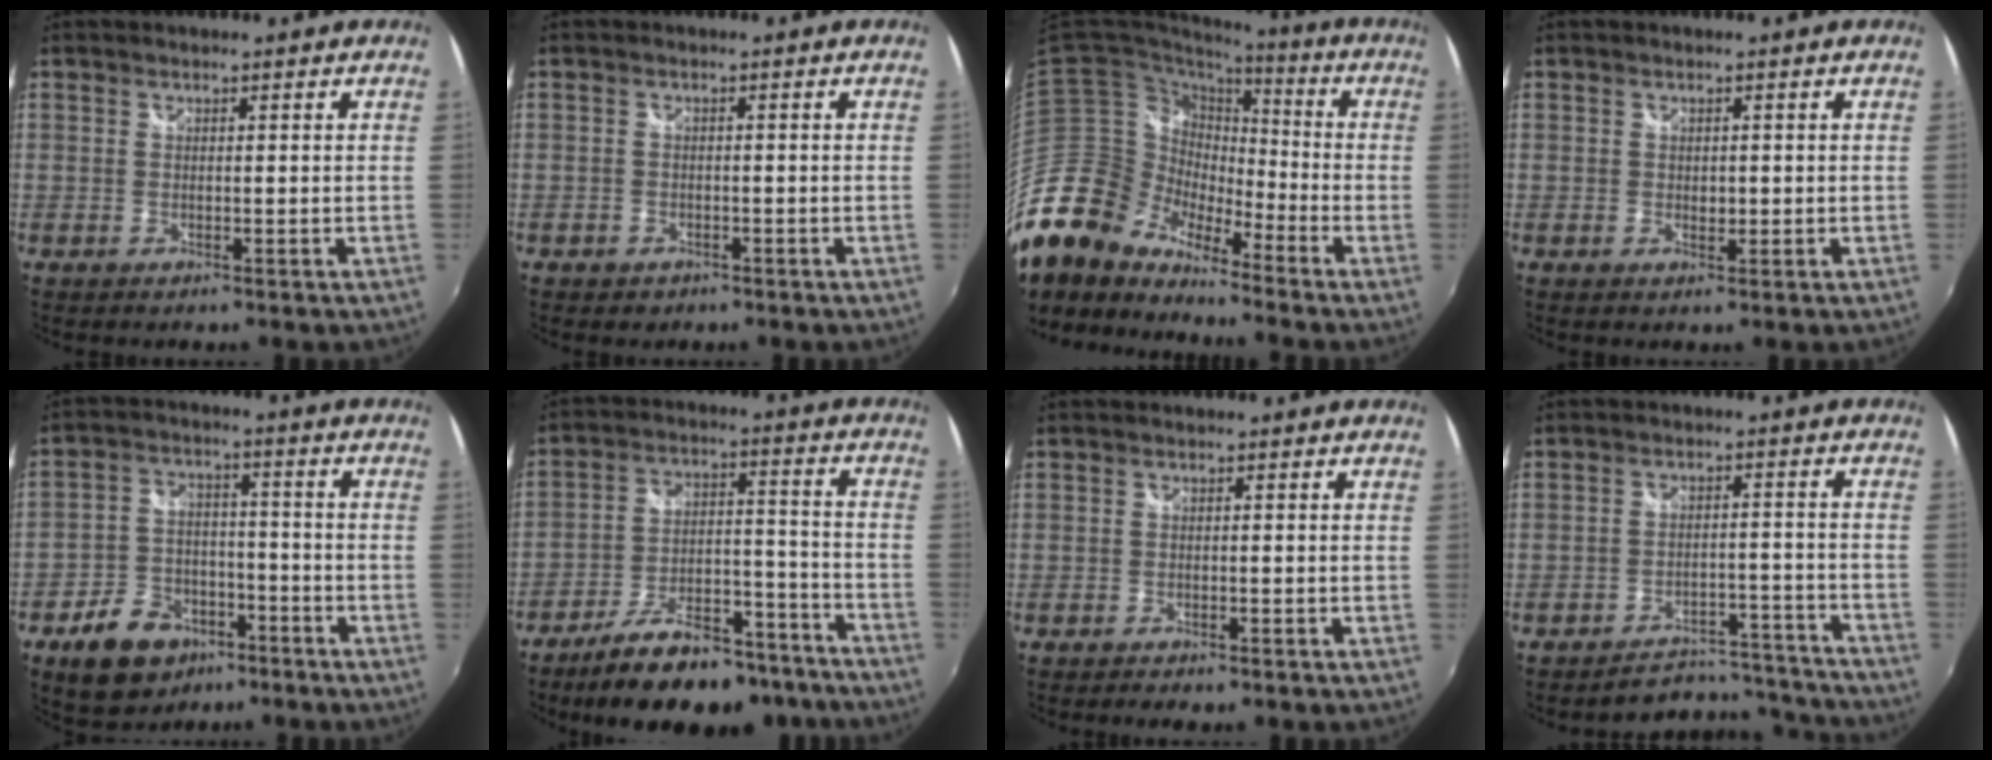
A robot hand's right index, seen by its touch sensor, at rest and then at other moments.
{"total": 2.2, "force": [-1.3, 1.7, 0.6], "torque": [-0.016, 0.000, -0.019]}
{"total": 15.7, "force": [-13.6, 7.0, 3.7], "torque": [-0.082, 0.017, -0.270]}
{"total": 1.3, "force": [-0.1, 1.0, 0.8], "torque": [-0.012, 0.000, -0.001]}
{"total": 12.7, "force": [-7.7, 8.4, 5.6], "torque": [-0.134, 0.018, -0.111]}
{"total": 20.7, "force": [-16.7, 7.8, 9.4], "torque": [-0.165, 0.023, -0.227]}
{"total": 2.4, "force": [-1.9, 0.9, 1.2], "torque": [-0.028, -0.011, -0.030]}
{"total": 13.9, "force": [-13.3, 3.6, 1.5], "torque": [-0.030, 0.038, -0.168]}